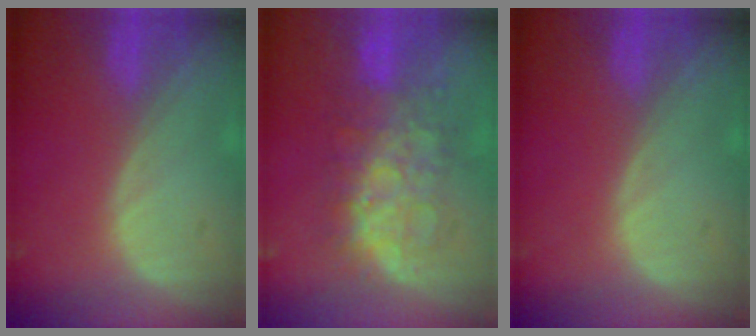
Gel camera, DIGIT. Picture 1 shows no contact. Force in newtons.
{"total": 8.3, "press": 8.3, "slide": 0.2}
{"total": 0.0}